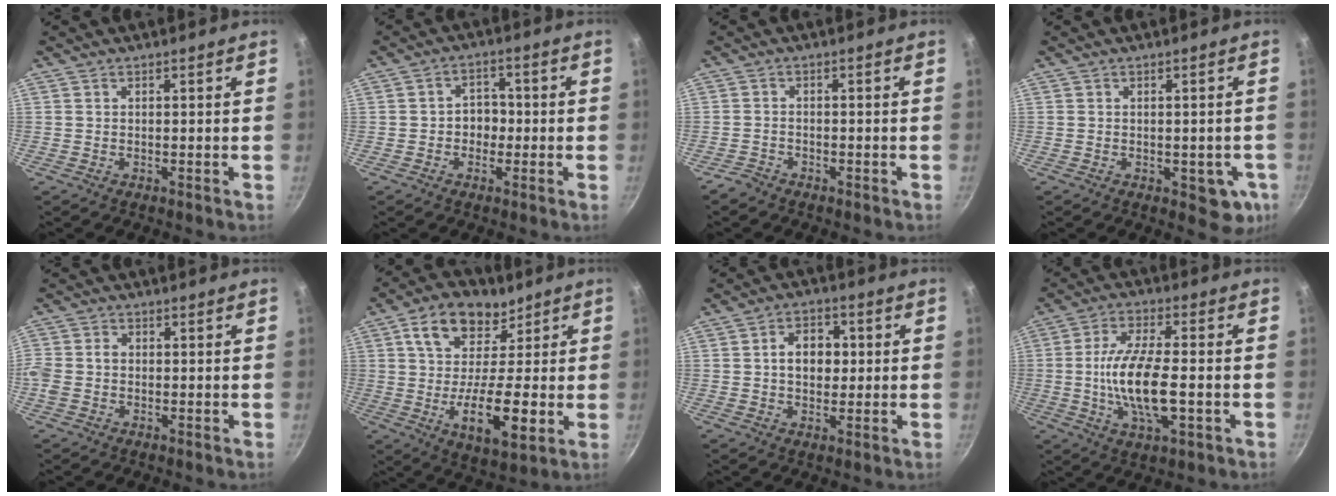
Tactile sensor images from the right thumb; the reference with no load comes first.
{"total": 4.4, "force": [-0.8, 3.7, 2.3], "torque": [0.002, 0.014, -0.015]}
{"total": 2.0, "force": [-1.8, 0.9, 0.2], "torque": [-0.007, 0.020, -0.032]}
{"total": 6.4, "force": [-1.7, 3.5, 5.1], "torque": [-0.031, 0.002, -0.018]}
{"total": 5.0, "force": [-0.8, 4.0, 2.9], "torque": [-0.066, 0.007, -0.027]}
{"total": 17.3, "force": [3.3, 11.2, 12.8], "torque": [-0.171, -0.015, 0.049]}
{"total": 7.3, "force": [0.6, 5.4, 4.8], "torque": [-0.044, 0.010, 0.004]}
{"total": 13.2, "force": [-2.2, 4.8, 12.0], "torque": [-0.230, 0.016, -0.051]}